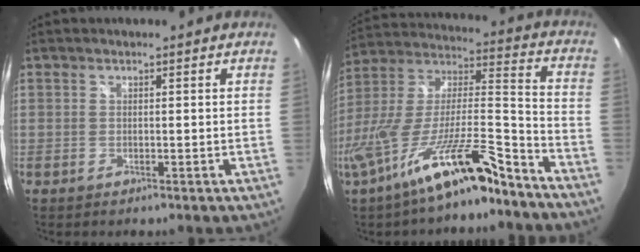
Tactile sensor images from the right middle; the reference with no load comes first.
{"total": 19.9, "force": [-14.0, 2.7, 13.8], "torque": [-0.251, -0.028, -0.243]}